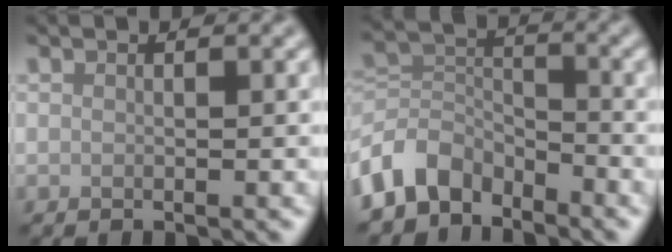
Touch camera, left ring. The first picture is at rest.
{"total": 5.4, "force": [-3.9, 3.3, 1.7], "torque": [-0.027, 0.000, -0.086]}